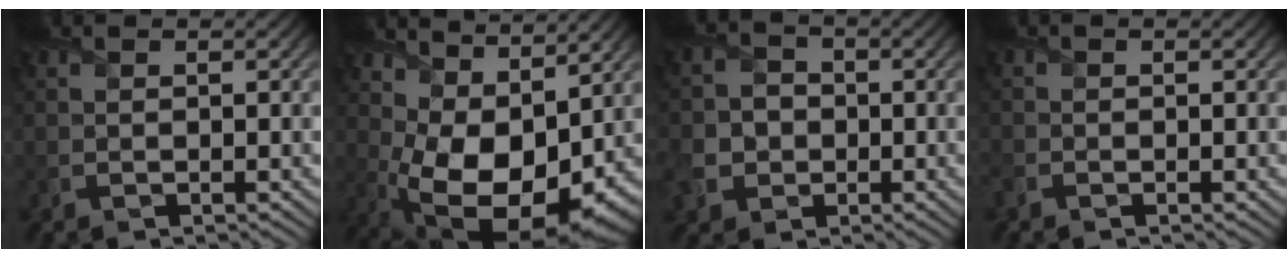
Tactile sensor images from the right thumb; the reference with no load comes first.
{"total": 14.8, "force": [2.7, 8.8, 11.6], "torque": [-0.205, -0.029, 0.071]}
{"total": 6.2, "force": [-1.5, 5.5, 2.3], "torque": [-0.067, -0.015, -0.048]}
{"total": 1.3, "force": [-1.0, 0.8, 0.3], "torque": [-0.010, -0.006, -0.027]}